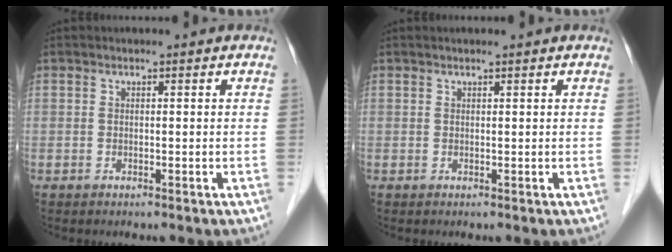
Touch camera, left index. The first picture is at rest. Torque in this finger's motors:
{"motor_torque": [0.20, -0.15, -0.01, -0.01]}